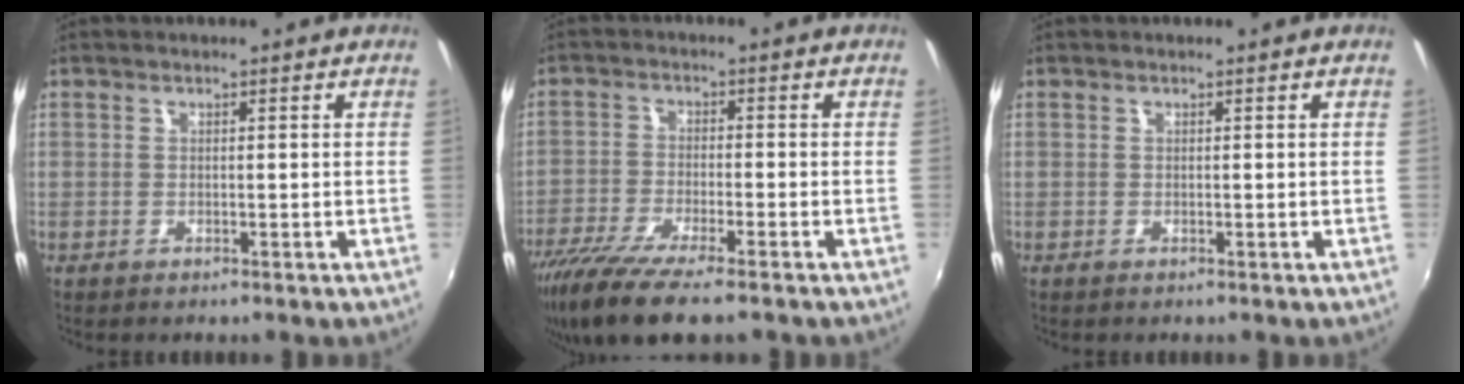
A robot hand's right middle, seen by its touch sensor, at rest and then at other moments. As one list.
[{"total": 11.7, "force": [-8.7, 2.0, 7.5], "torque": [-0.164, -0.044, -0.160]}, {"total": 0.0}]